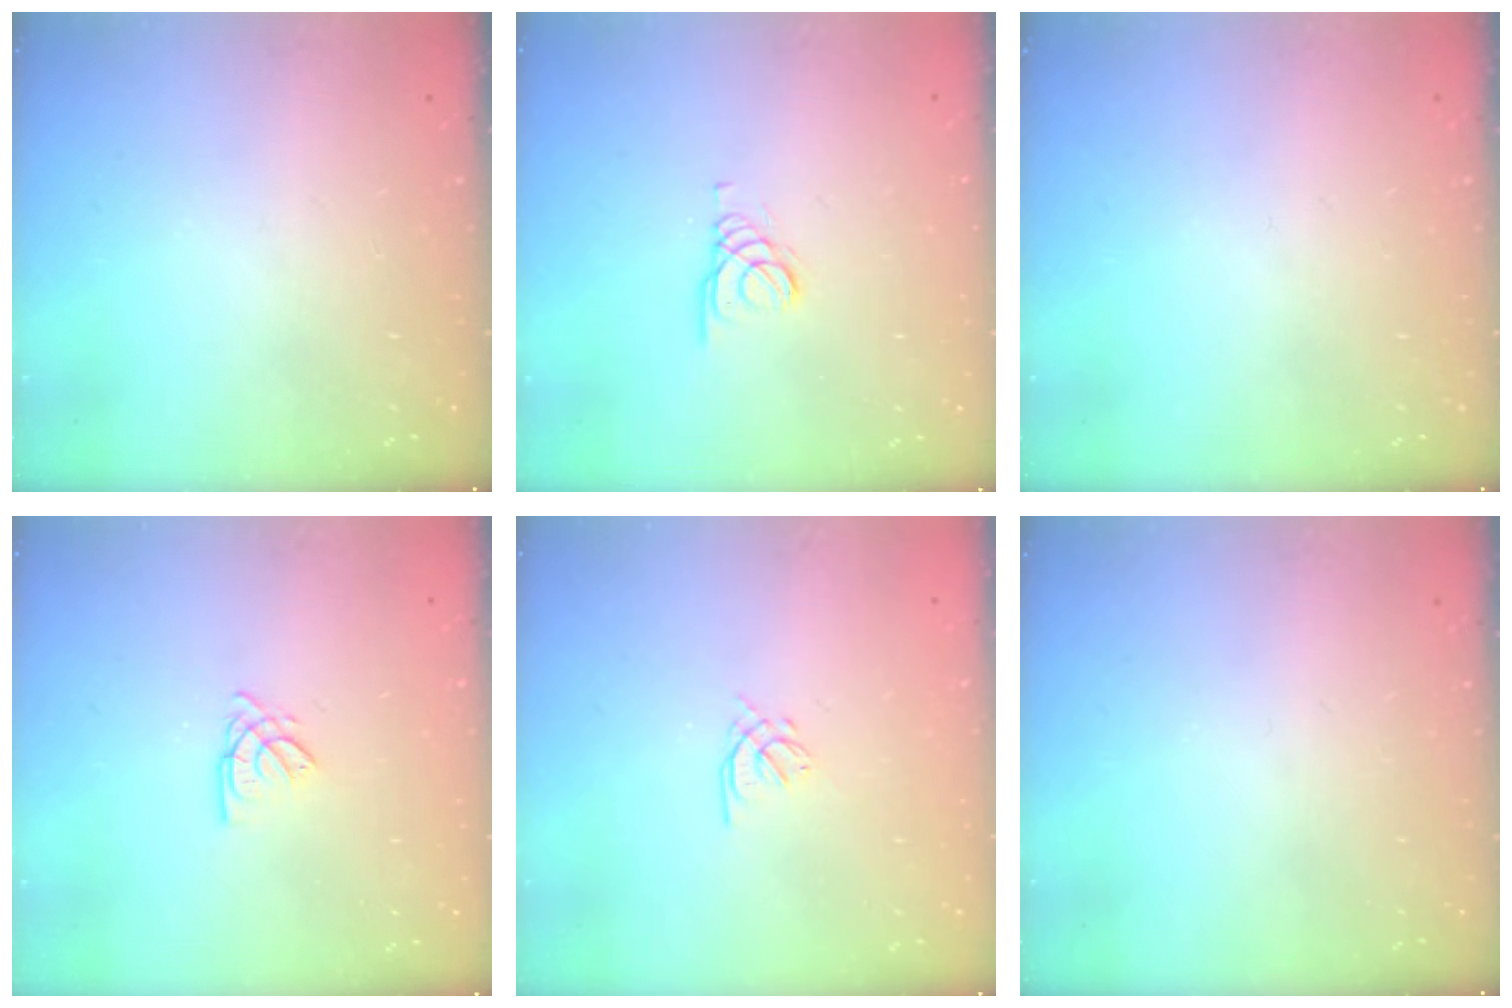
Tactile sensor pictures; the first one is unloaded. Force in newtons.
{"total": 1.5, "press": 1.4, "slide": 0.1}
{"total": 0.0}
{"total": 2.6, "press": 2.6, "slide": 0.1}
{"total": 1.4, "press": 1.3, "slide": 0.5}
{"total": 0.0}